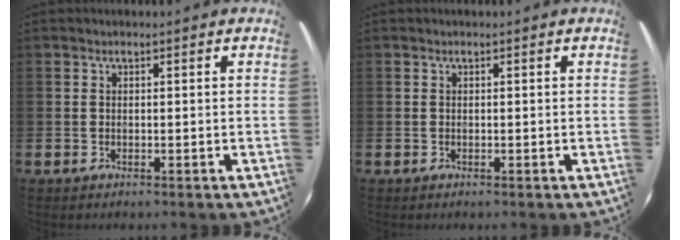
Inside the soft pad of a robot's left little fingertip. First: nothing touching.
{"total": 0.0}